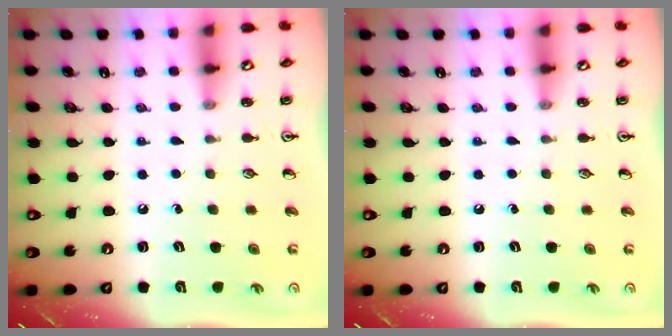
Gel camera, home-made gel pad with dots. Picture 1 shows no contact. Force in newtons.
{"total": 0.0}